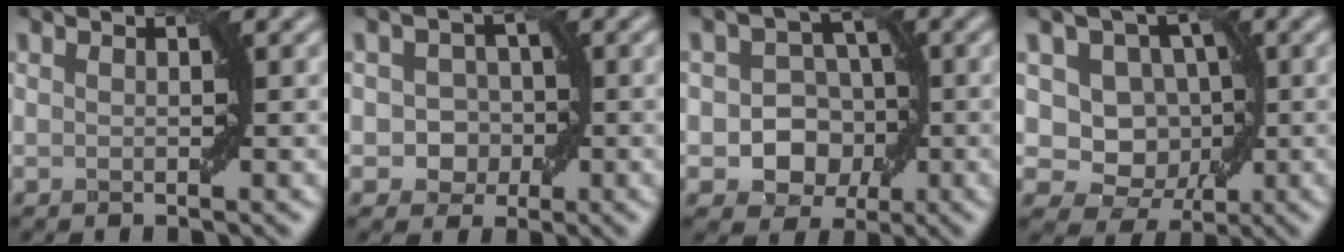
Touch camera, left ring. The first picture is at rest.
{"total": 2.8, "force": [-0.5, 2.5, 1.2], "torque": [0.005, 0.001, -0.014]}
{"total": 5.0, "force": [-1.1, 4.2, 2.5], "torque": [-0.008, 0.001, -0.031]}
{"total": 7.1, "force": [1.2, 5.9, 3.8], "torque": [-0.036, 0.005, -0.001]}